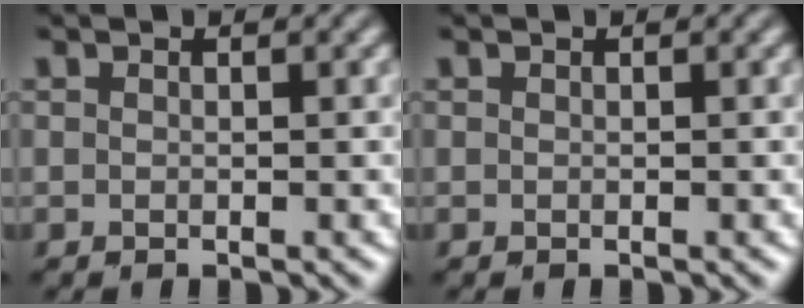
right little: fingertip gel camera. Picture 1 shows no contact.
{"total": 0.0}